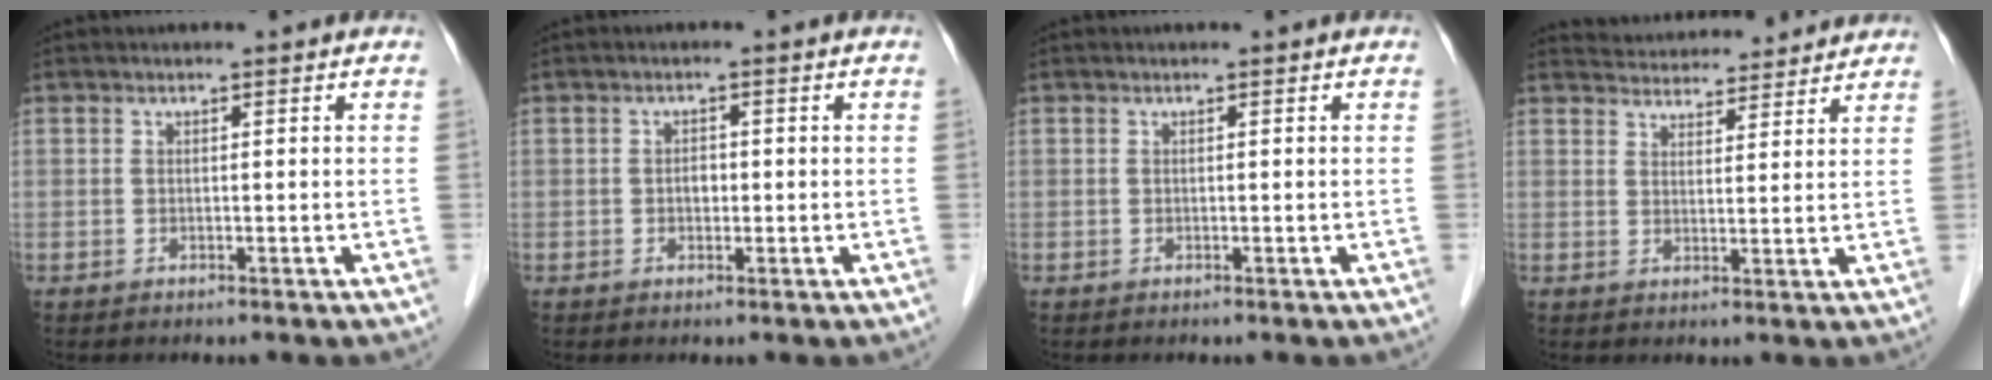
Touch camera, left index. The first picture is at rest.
{"total": 1.4, "force": [-0.2, 1.0, 1.0], "torque": [-0.016, 0.003, -0.003]}
{"total": 0.0}
{"total": 10.3, "force": [9.9, 2.0, 1.7], "torque": [-0.021, 0.023, 0.131]}